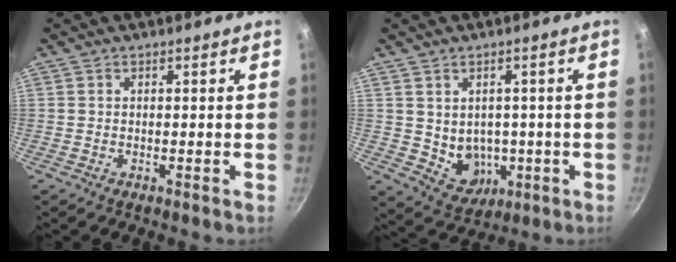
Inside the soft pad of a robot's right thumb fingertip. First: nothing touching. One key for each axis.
{"total": 7.4, "fx": -0.4, "fy": 6.1, "fz": 4.1, "tx": -0.039, "ty": -0.005, "tz": 0.012}